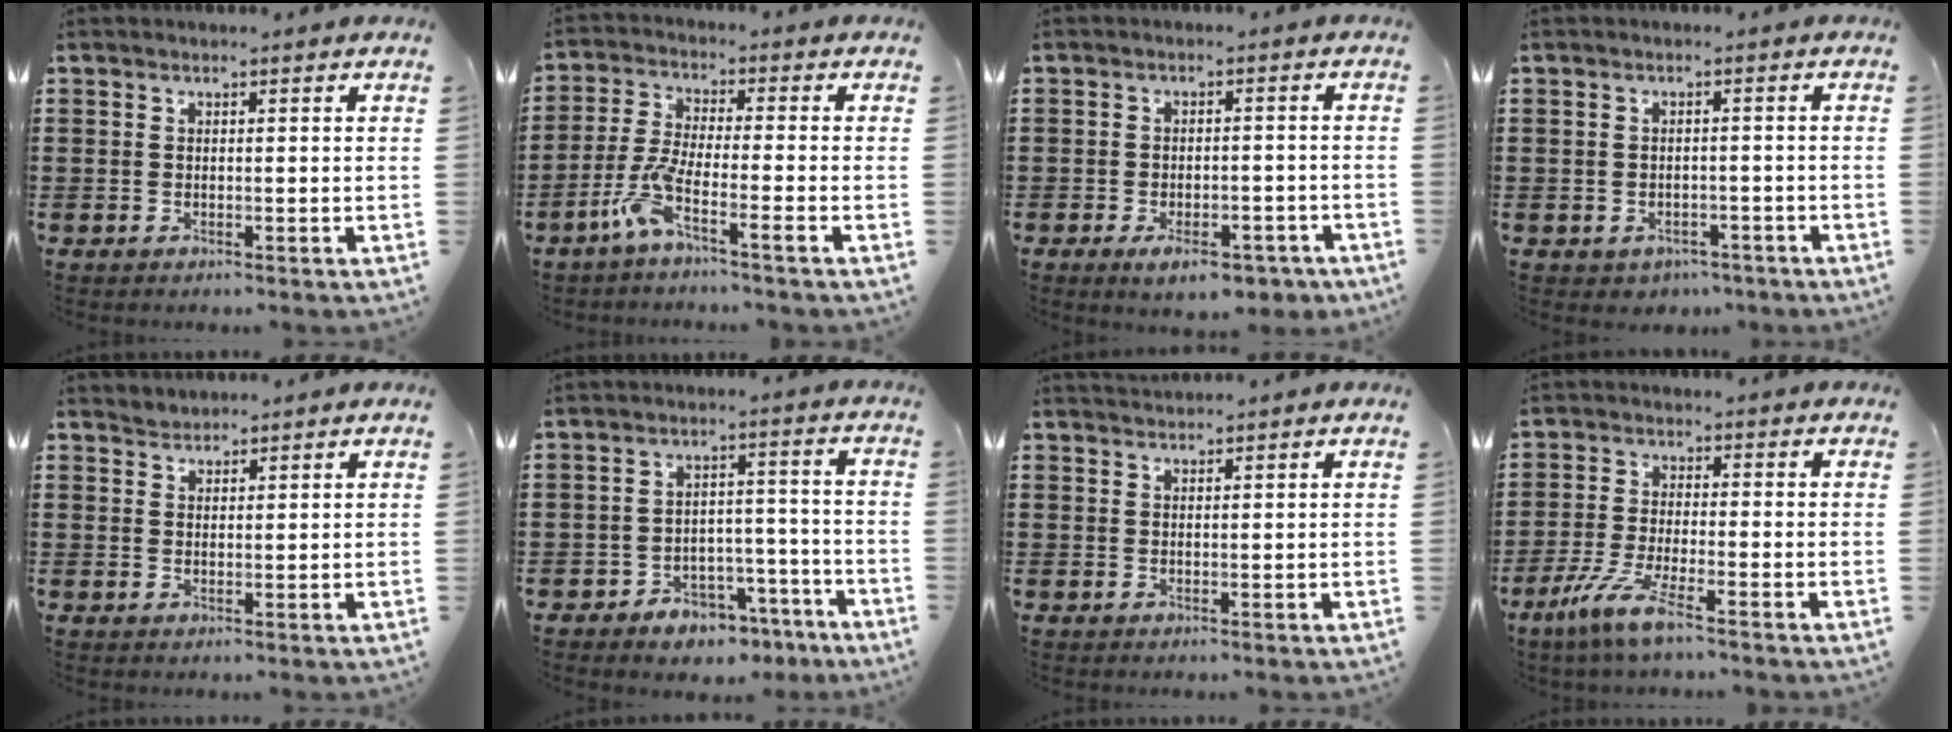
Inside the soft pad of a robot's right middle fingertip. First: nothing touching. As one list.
[{"total": 5.9, "force": [-3.8, 0.6, 4.5], "torque": [-0.110, -0.010, -0.077]}, {"total": 5.1, "force": [-3.7, 1.7, 3.0], "torque": [-0.057, 0.000, -0.069]}, {"total": 1.3, "force": [-1.0, 0.8, -0.1], "torque": [-0.004, 0.000, -0.024]}, {"total": 1.4, "force": [1.3, 0.3, -0.4], "torque": [0.003, 0.000, 0.027]}, {"total": 4.4, "force": [-3.9, 1.8, 0.8], "torque": [-0.016, 0.018, -0.078]}, {"total": 1.0, "force": [1.0, 0.1, 0.0], "torque": [-0.003, -0.002, 0.021]}, {"total": 6.2, "force": [-4.0, 0.4, 4.7], "torque": [-0.109, -0.018, -0.078]}]